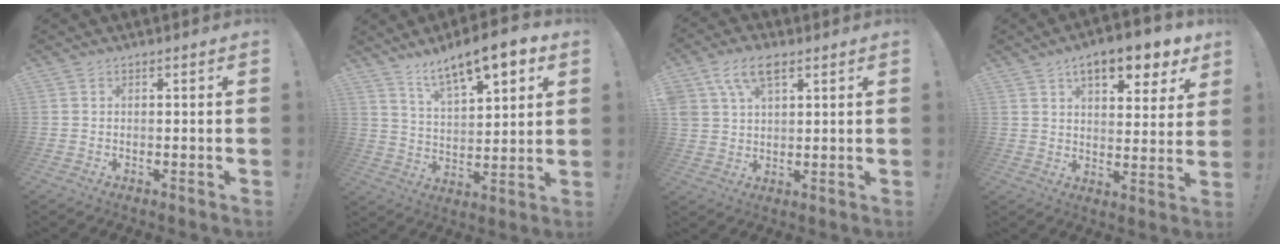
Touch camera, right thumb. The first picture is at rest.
{"total": 13.2, "force": [9.4, 4.2, 8.2], "torque": [-0.137, -0.060, 0.159]}
{"total": 8.5, "force": [4.5, 4.7, 5.4], "torque": [-0.106, 0.001, 0.089]}
{"total": 11.4, "force": [7.2, 4.4, 7.7], "torque": [-0.109, -0.039, 0.121]}